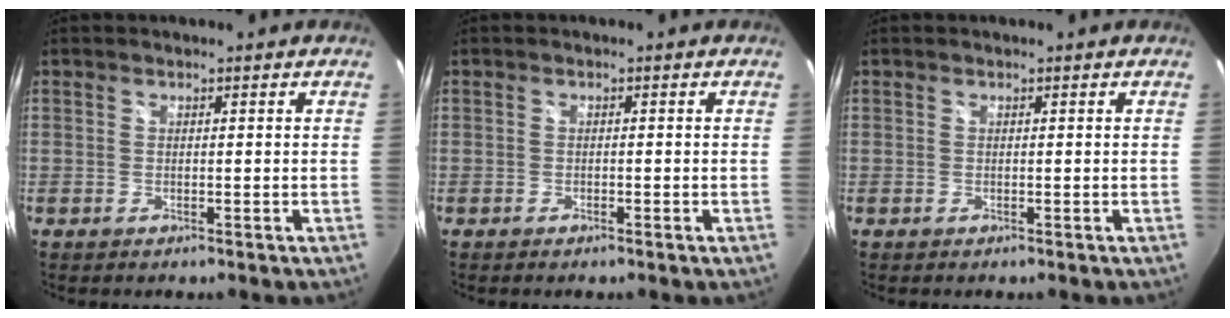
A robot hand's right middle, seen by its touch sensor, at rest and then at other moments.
{"total": 0.6, "force": [-0.4, 0.1, 0.3], "torque": [-0.004, 0.001, -0.010]}
{"total": 0.0}